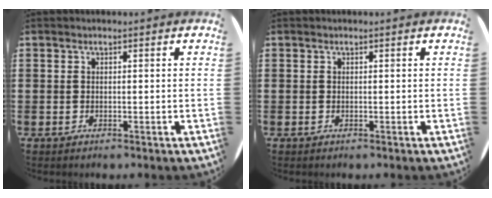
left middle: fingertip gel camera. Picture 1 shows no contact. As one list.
[{"total": 0.0}]